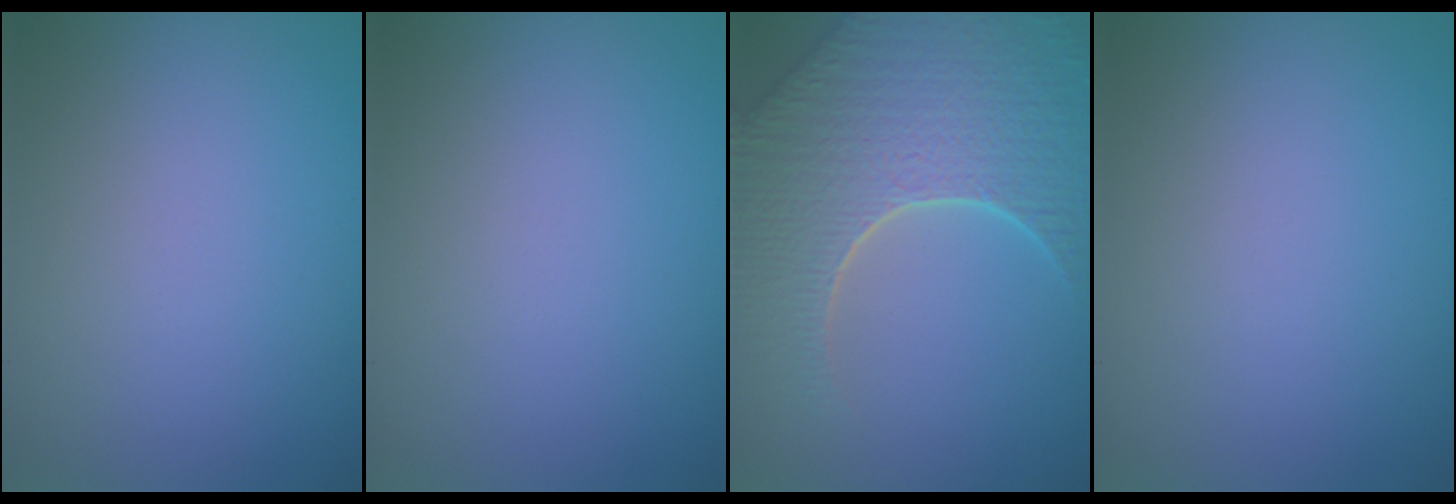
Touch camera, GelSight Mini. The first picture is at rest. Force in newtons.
{"total": 0.0}
{"total": 8.8, "press": 6.2, "slide": 6.2}
{"total": 0.0}